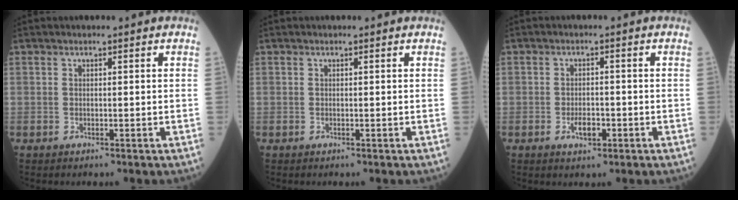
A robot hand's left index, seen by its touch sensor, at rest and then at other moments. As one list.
[{"total": 0.0}, {"total": 2.7, "force": [-1.3, 1.2, 2.0], "torque": [-0.036, 0.001, -0.019]}]